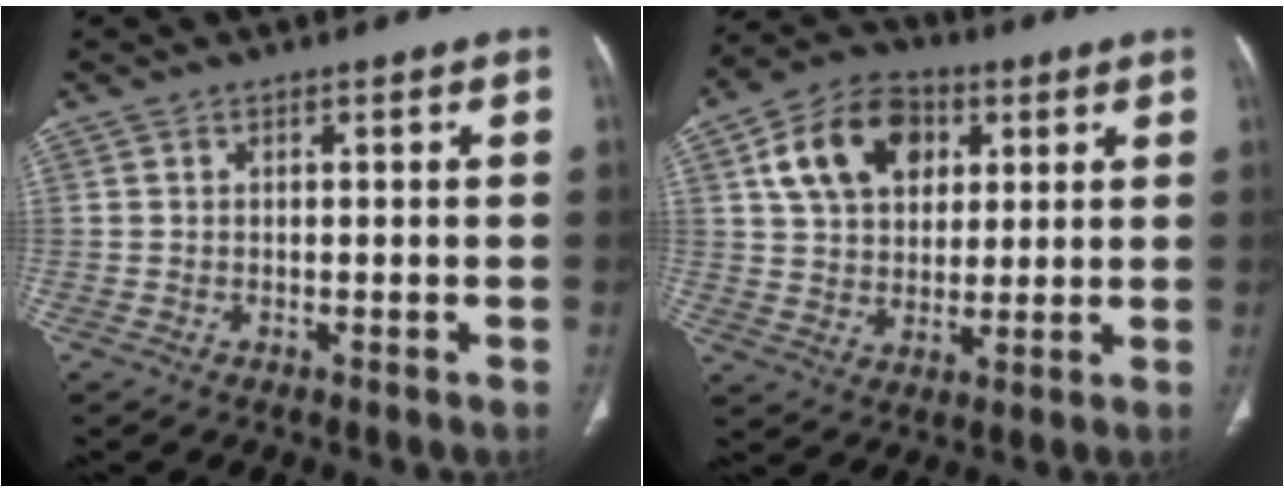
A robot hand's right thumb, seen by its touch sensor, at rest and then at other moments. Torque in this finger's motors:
{"motor_torque": [0.16, 1.89, 0.45, -0.24, 0.02]}